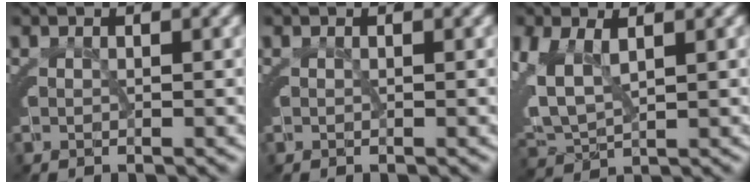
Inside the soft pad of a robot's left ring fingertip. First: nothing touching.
{"total": 0.0}
{"total": 7.1, "force": [-0.3, 6.0, 3.8], "torque": [-0.108, -0.027, 0.004]}